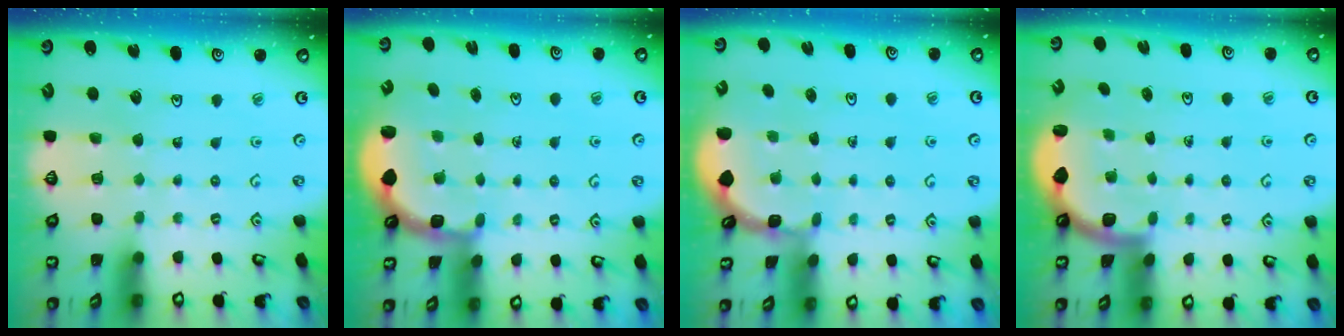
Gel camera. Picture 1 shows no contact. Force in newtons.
{"total": 2.1, "press": 2.0, "slide": 0.6}
{"total": 1.5, "press": 1.5, "slide": 0.1}
{"total": 1.6, "press": 1.6, "slide": 0.1}